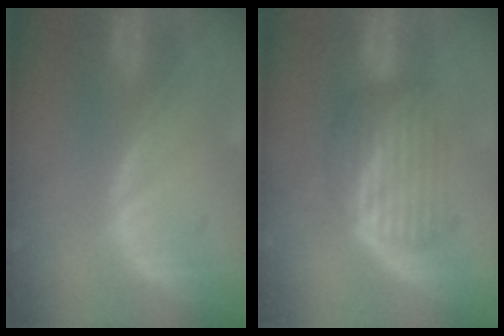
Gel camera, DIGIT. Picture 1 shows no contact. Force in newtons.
{"total": 6.7, "press": 5.8, "slide": 3.2}